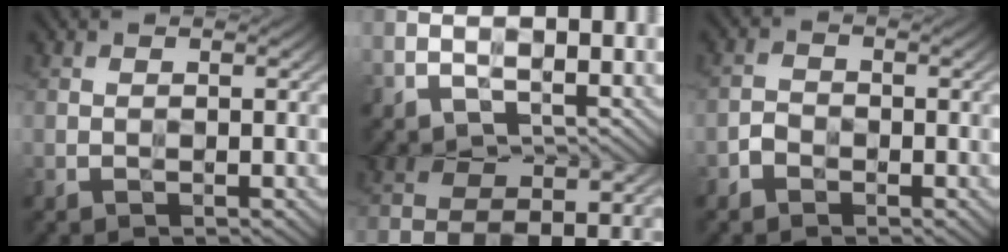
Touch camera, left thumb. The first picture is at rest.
{"total": 21.4, "force": [-0.2, 12.9, 17.1], "torque": [-0.284, 0.014, 0.021]}
{"total": 1.9, "force": [-1.2, 1.3, 0.6], "torque": [-0.009, 0.003, -0.030]}